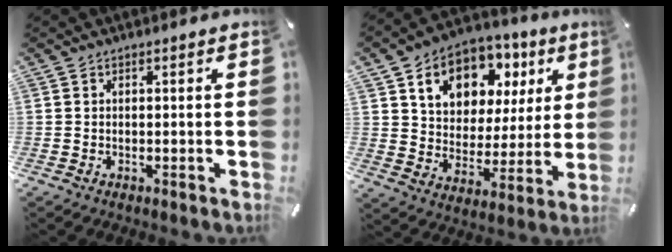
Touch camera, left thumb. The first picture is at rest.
{"total": 14.0, "force": [6.9, 10.4, 6.2], "torque": [-0.103, -0.032, 0.124]}